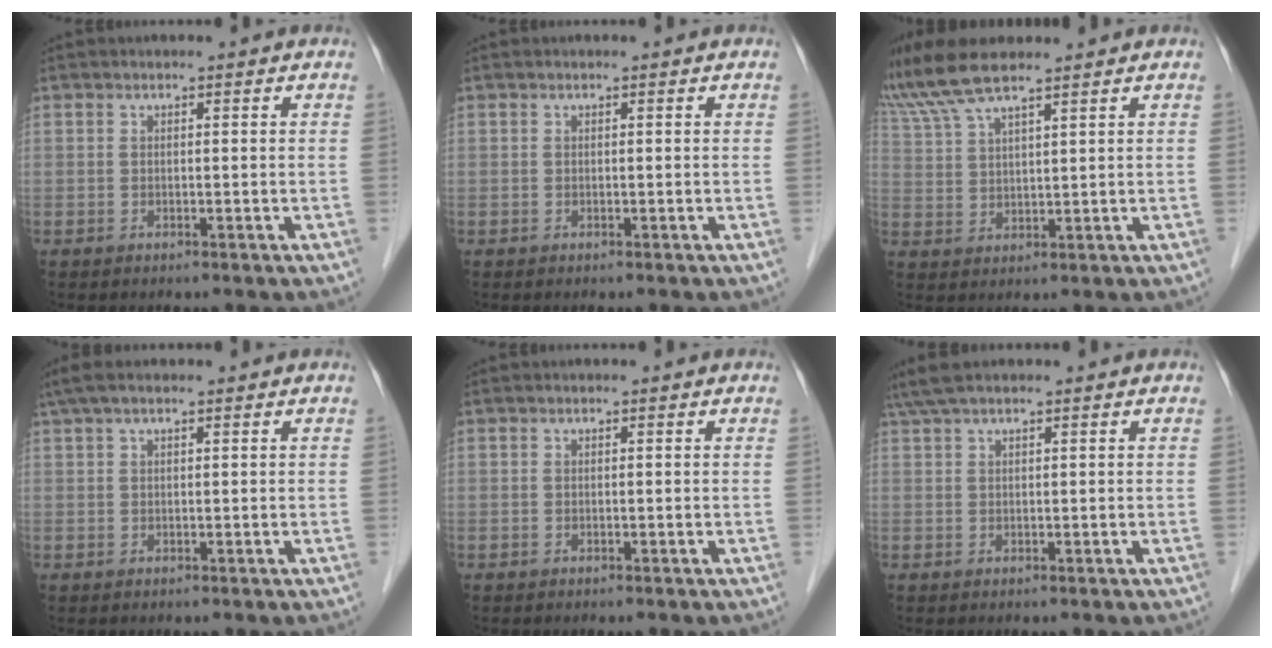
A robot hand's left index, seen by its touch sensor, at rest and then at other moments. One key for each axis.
{"total": 0.0}
{"total": 9.2, "fx": 7.9, "fy": 0.7, "fz": 4.7, "tx": -0.100, "ty": 0.028, "tz": 0.152}
{"total": 4.7, "fx": 3.4, "fy": 0.7, "fz": 3.2, "tx": -0.064, "ty": 0.036, "tz": 0.063}
{"total": 0.0}
{"total": 3.8, "fx": 3.0, "fy": 0.2, "fz": 2.3, "tx": -0.049, "ty": 0.029, "tz": 0.061}